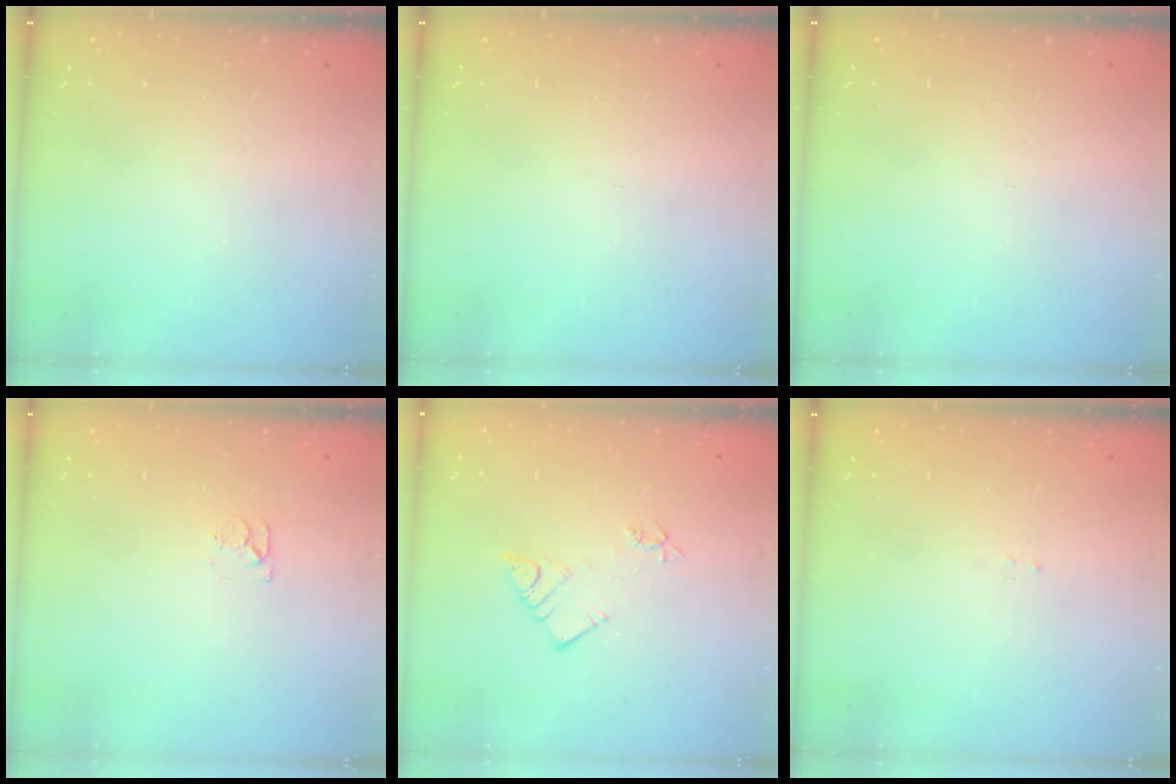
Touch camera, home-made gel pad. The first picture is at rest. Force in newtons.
{"total": 0.0}
{"total": 0.0}
{"total": 3.6, "press": 3.6, "slide": 0.3}
{"total": 7.3, "press": 7.3, "slide": 0.5}
{"total": 1.5, "press": 1.5, "slide": 0.2}